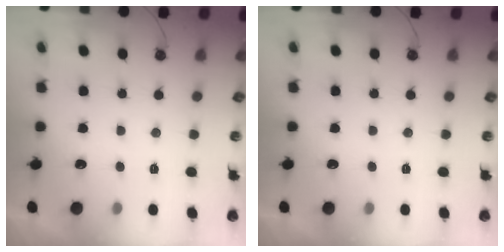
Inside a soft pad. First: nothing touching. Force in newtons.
{"total": 0.0}